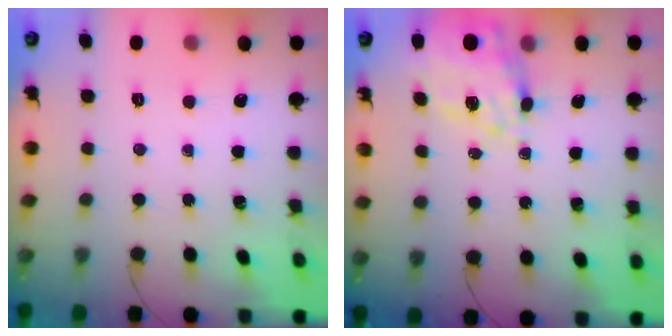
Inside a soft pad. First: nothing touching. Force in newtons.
{"total": 11.6, "press": 10.9, "slide": 4.1}